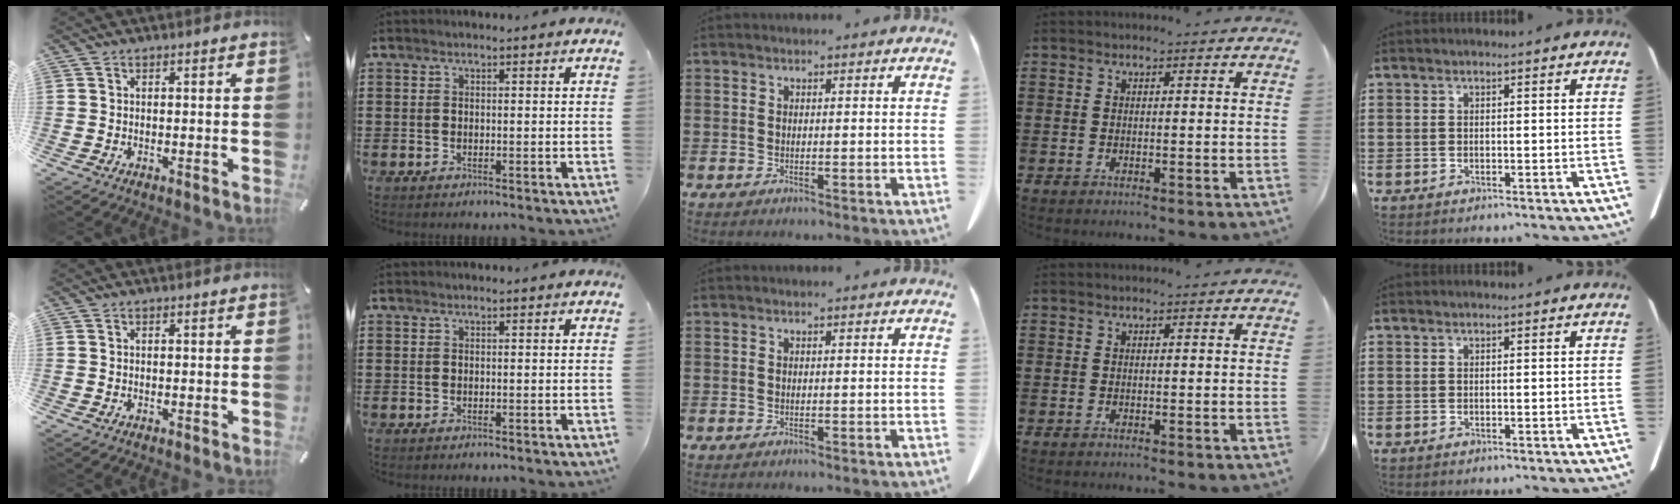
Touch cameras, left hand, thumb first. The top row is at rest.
{}